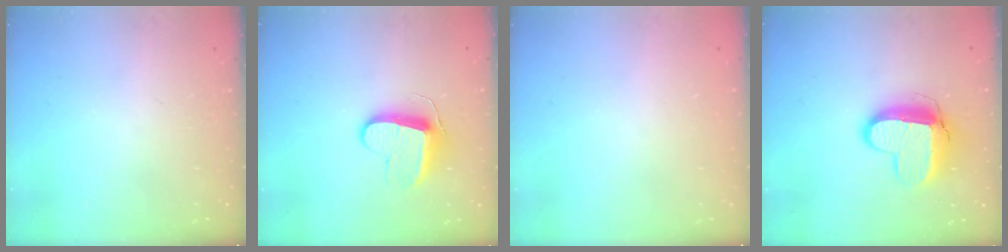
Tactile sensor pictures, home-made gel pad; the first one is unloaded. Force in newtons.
{"total": 9.8, "press": 9.8, "slide": 0.2}
{"total": 0.6, "press": 0.5, "slide": 0.2}
{"total": 12.0, "press": 12.0, "slide": 0.7}